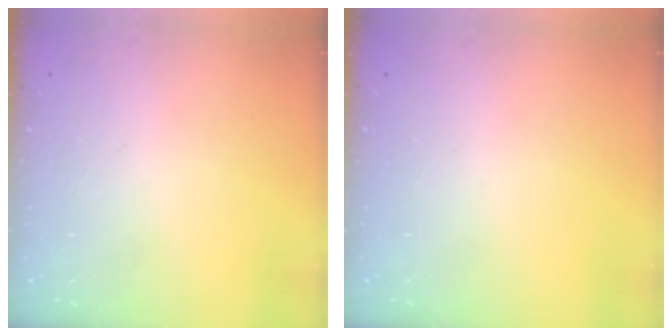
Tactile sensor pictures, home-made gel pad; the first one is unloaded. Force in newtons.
{"total": 0.0}